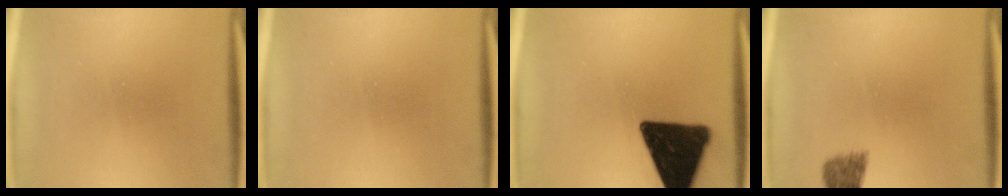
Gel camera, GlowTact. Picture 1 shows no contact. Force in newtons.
{"total": 0.0}
{"total": 17.6}
{"total": 2.3}